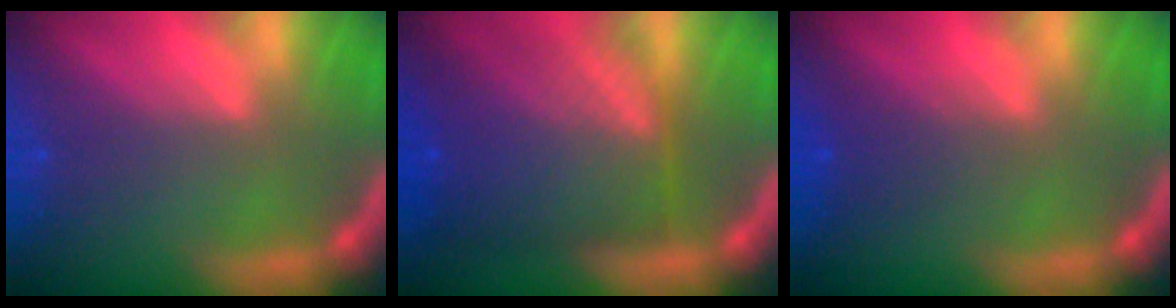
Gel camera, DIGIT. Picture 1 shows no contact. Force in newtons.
{"total": 9.6}
{"total": 2.0}